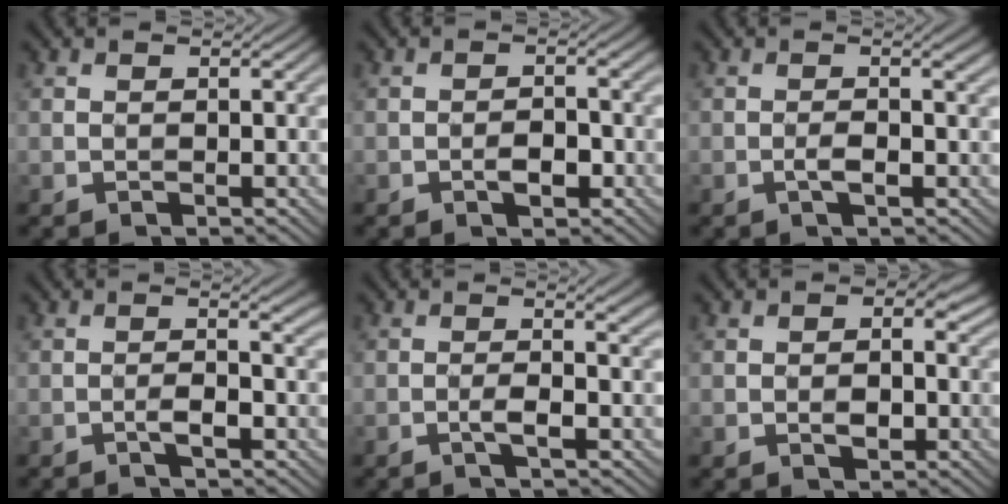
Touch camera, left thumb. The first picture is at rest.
{"total": 2.2, "force": [-1.1, 1.0, 1.7], "torque": [-0.027, 0.006, -0.018]}
{"total": 2.6, "force": [-0.6, 0.2, 2.5], "torque": [-0.049, 0.004, -0.012]}
{"total": 2.4, "force": [-0.8, 0.0, 2.3], "torque": [-0.041, 0.008, -0.017]}
{"total": 2.9, "force": [-0.6, 0.0, 2.8], "torque": [-0.048, 0.008, -0.018]}
{"total": 3.6, "force": [-0.3, 2.6, 2.4], "torque": [-0.027, -0.003, -0.003]}